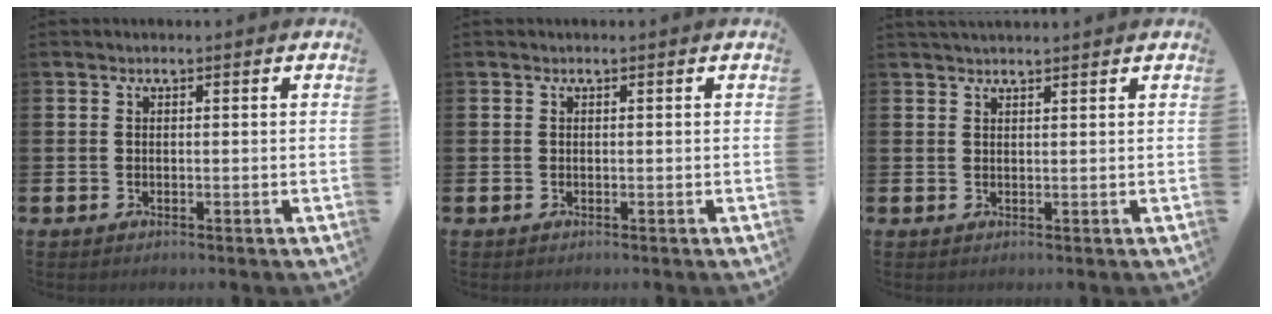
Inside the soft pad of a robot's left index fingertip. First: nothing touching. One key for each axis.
{"total": 0.0}
{"total": 1.6, "fx": 1.6, "fy": 0.1, "fz": 0.2, "tx": -0.005, "ty": -0.003, "tz": 0.029}